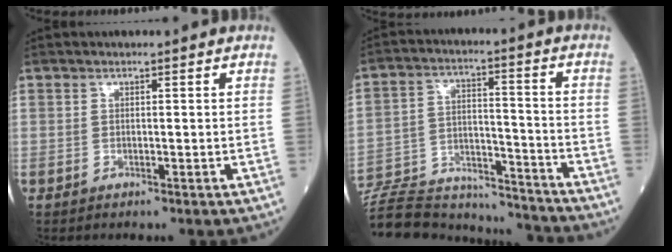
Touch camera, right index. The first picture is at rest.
{"total": 20.9, "force": [-19.9, 3.8, 4.8], "torque": [-0.121, 0.013, -0.306]}